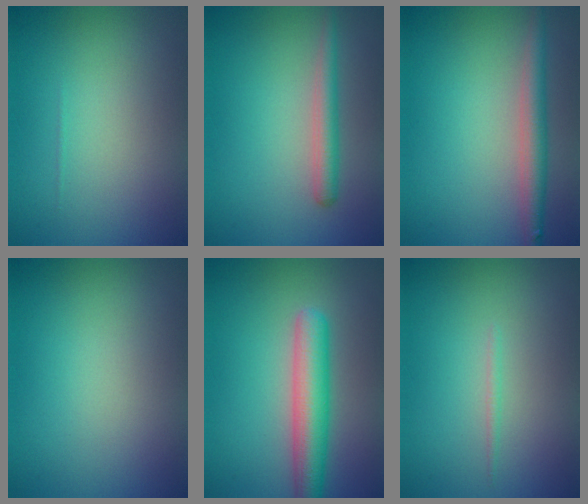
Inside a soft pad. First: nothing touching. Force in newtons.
{"total": 2.2, "press": 2.2, "slide": 0.1}
{"total": 3.0, "press": 3.0, "slide": 0.1}
{"total": 0.0}
{"total": 5.1, "press": 5.1, "slide": 0.2}
{"total": 0.6, "press": 0.6, "slide": 0.1}